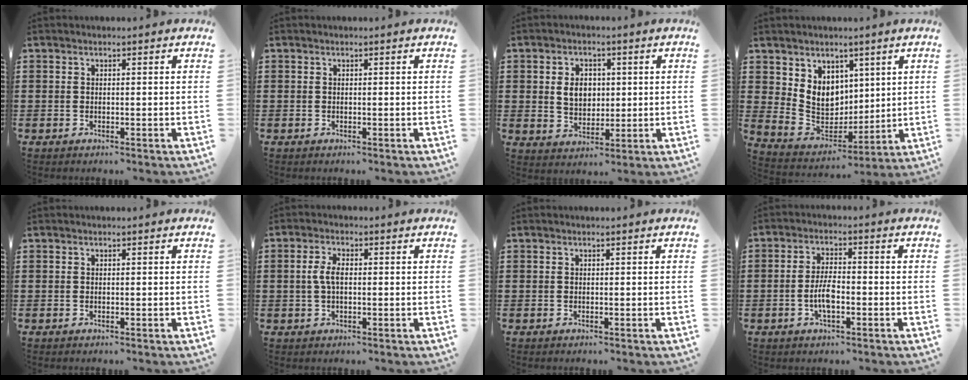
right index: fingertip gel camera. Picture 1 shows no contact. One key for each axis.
{"total": 0.0}
{"total": 4.9, "fx": 0.7, "fy": 3.8, "fz": 3.1, "tx": -0.064, "ty": 0.010, "tz": 0.008}
{"total": 7.8, "fx": 3.7, "fy": 6.6, "fz": 2.0, "tx": -0.057, "ty": -0.018, "tz": 0.074}
{"total": 0.0}
{"total": 3.6, "fx": 0.0, "fy": 1.7, "fz": 3.2, "tx": -0.077, "ty": 0.000, "tz": -0.006}
{"total": 0.0}
{"total": 4.8, "fx": -1.4, "fy": 1.6, "fz": 4.4, "tx": -0.097, "ty": -0.003, "tz": -0.029}